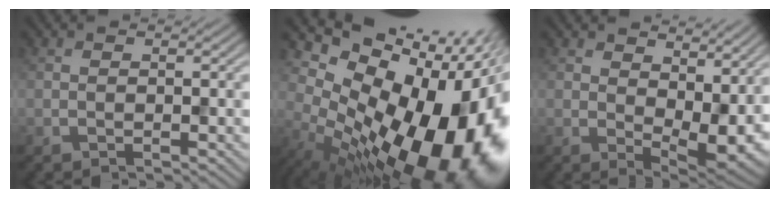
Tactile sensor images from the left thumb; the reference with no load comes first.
{"total": 20.1, "force": [-1.8, 12.2, 15.8], "torque": [-0.205, -0.042, 0.002]}
{"total": 10.0, "force": [2.8, 5.5, 7.9], "torque": [-0.122, -0.022, 0.059]}